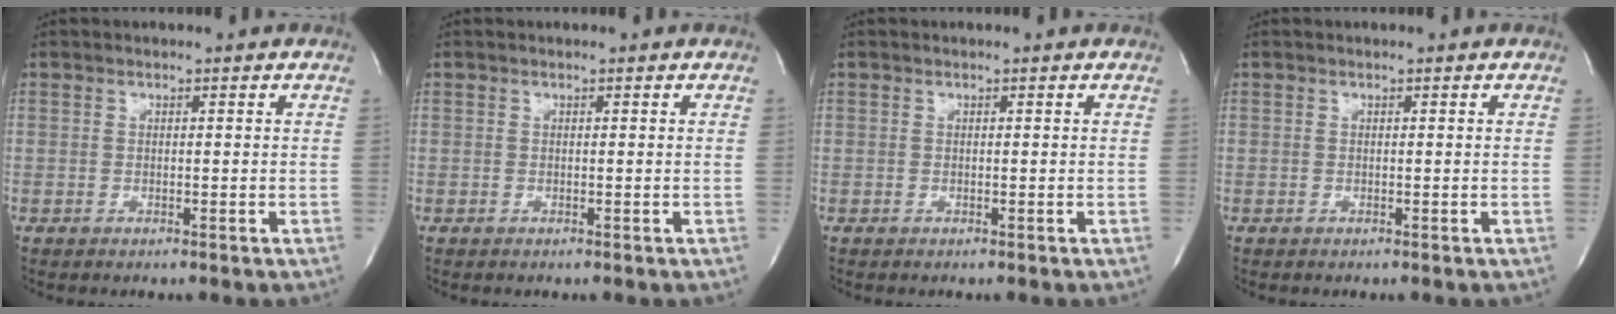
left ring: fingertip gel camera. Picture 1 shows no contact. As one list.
[{"total": 0.0}, {"total": 0.0}, {"total": 0.0}]